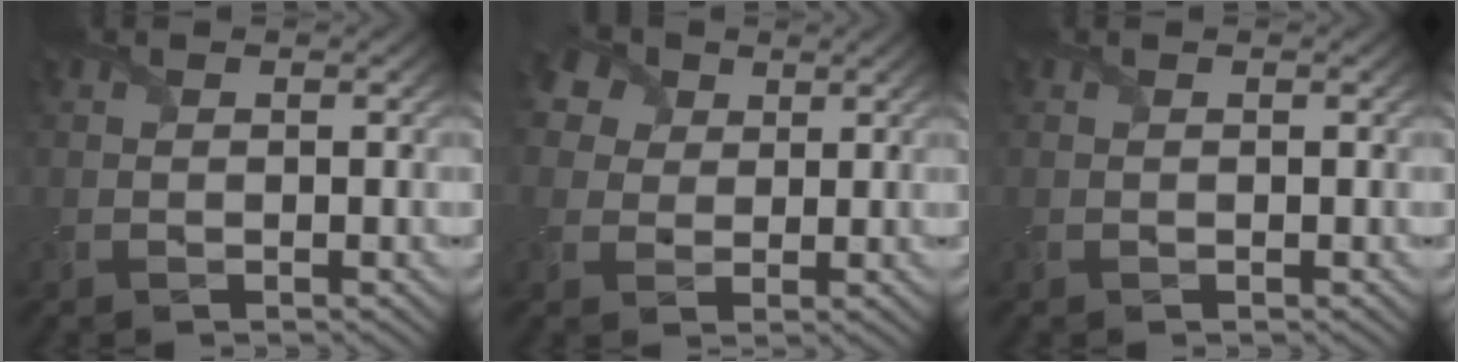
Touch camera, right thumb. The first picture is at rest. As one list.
[{"total": 7.3, "force": [3.6, 5.3, 3.5], "torque": [-0.109, 0.025, 0.050]}, {"total": 0.0}]